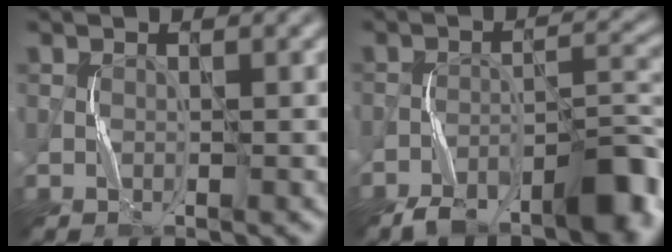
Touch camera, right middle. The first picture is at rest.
{"total": 7.7, "force": [-5.5, 2.4, 4.8], "torque": [-0.064, 0.009, -0.095]}